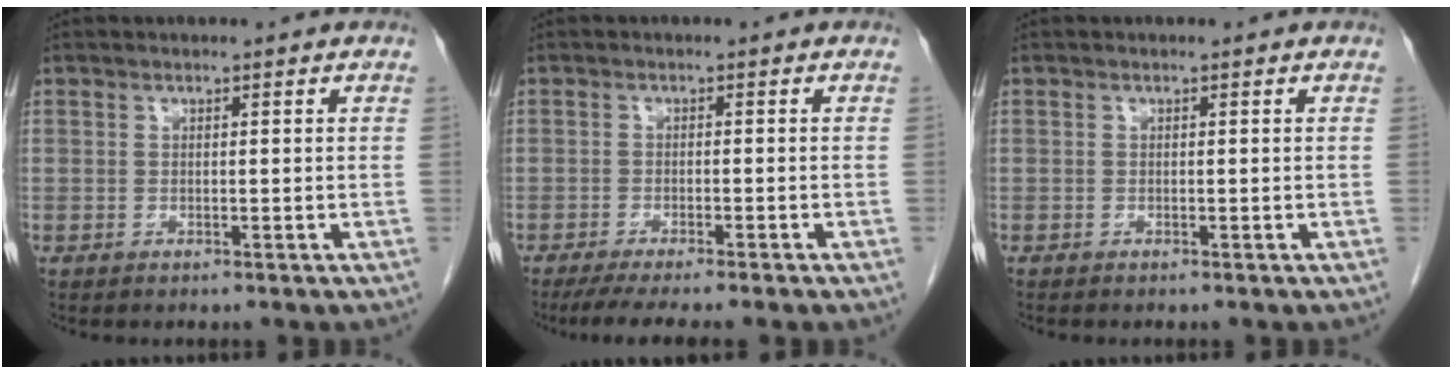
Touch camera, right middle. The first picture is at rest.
{"total": 7.1, "force": [-5.6, 0.0, 4.3], "torque": [-0.053, -0.013, -0.085]}
{"total": 0.0}